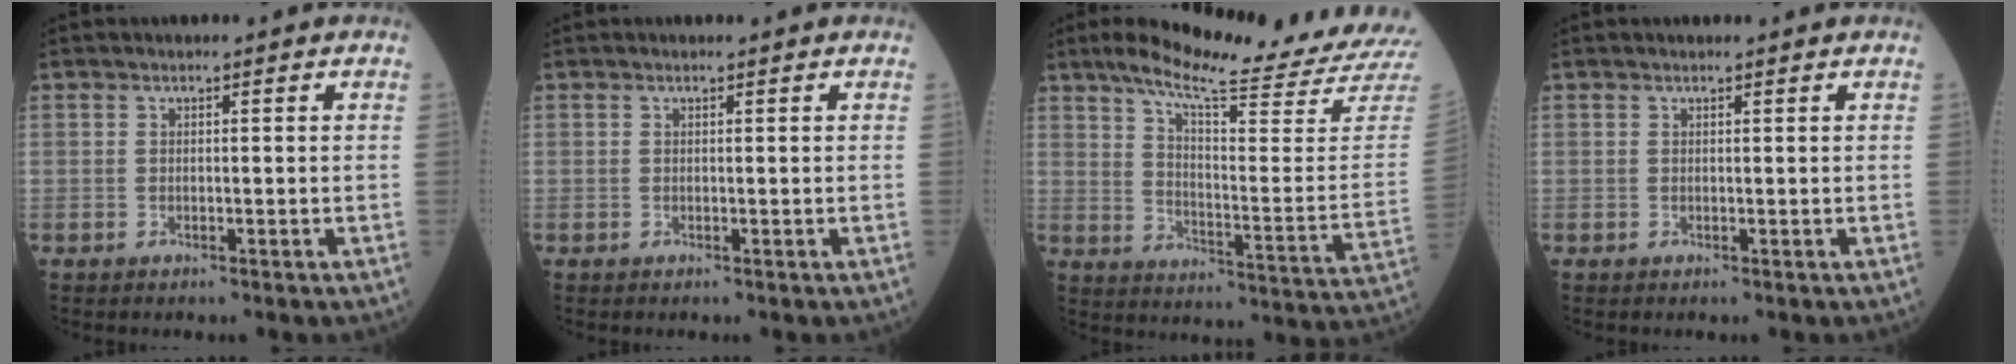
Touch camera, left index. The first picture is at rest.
{"total": 0.5, "force": [0.5, 0.0, 0.1], "torque": [-0.006, 0.000, 0.007]}
{"total": 22.3, "force": [19.7, -1.0, 10.3], "torque": [-0.168, -0.092, 0.258]}
{"total": 1.6, "force": [1.5, 0.1, 0.5], "torque": [-0.009, 0.010, 0.021]}